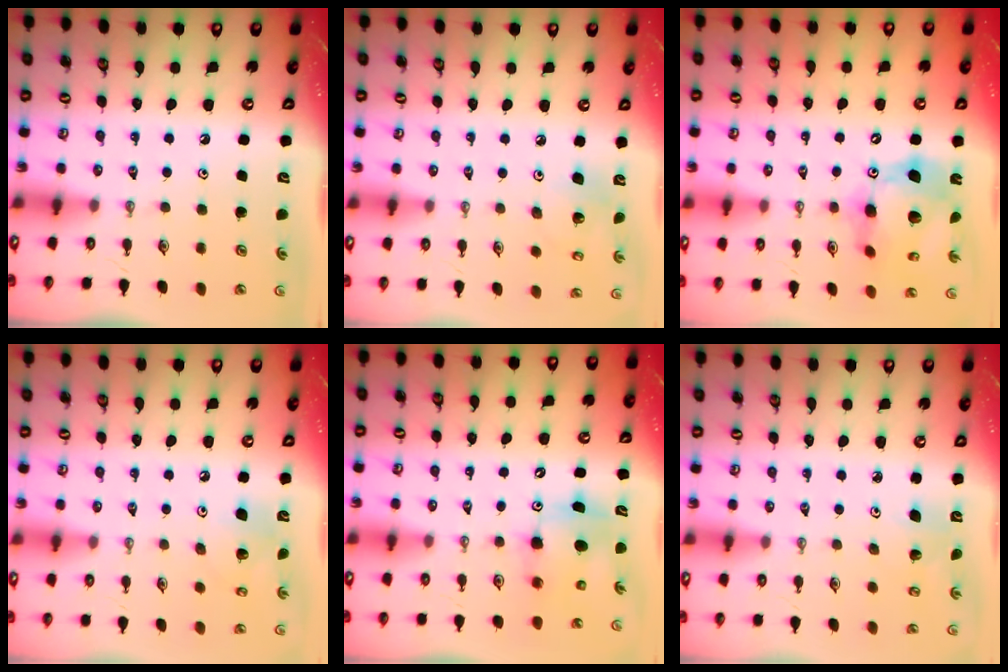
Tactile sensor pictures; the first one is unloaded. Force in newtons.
{"total": 6.4, "press": 6.1, "slide": 1.8}
{"total": 16.7, "press": 16.6, "slide": 1.6}
{"total": 8.5, "press": 8.1, "slide": 2.6}
{"total": 8.0, "press": 7.8, "slide": 1.6}
{"total": 4.0, "press": 3.4, "slide": 2.0}